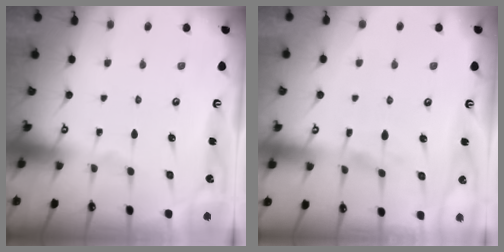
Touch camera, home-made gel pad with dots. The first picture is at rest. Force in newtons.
{"total": 0.9, "press": 0.6, "slide": 0.7}